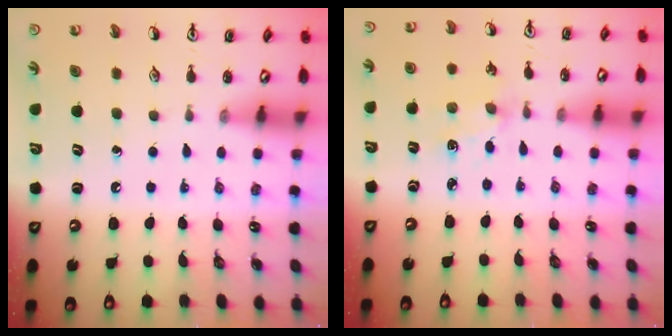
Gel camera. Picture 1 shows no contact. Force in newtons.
{"total": 1.9, "press": 1.9, "slide": 0.3}